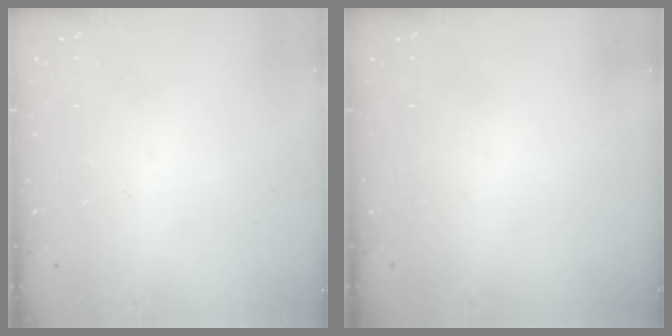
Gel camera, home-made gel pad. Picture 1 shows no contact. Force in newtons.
{"total": 0.0}